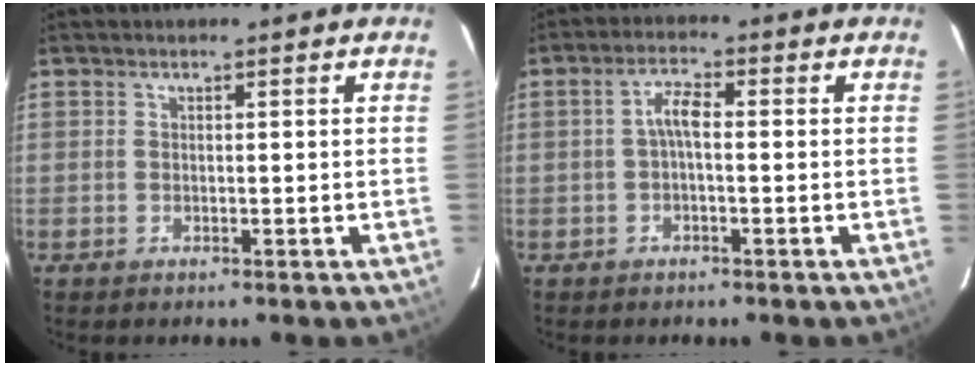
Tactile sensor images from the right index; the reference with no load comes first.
{"total": 3.2, "force": [-0.4, 1.0, 3.0], "torque": [-0.062, 0.012, -0.010]}